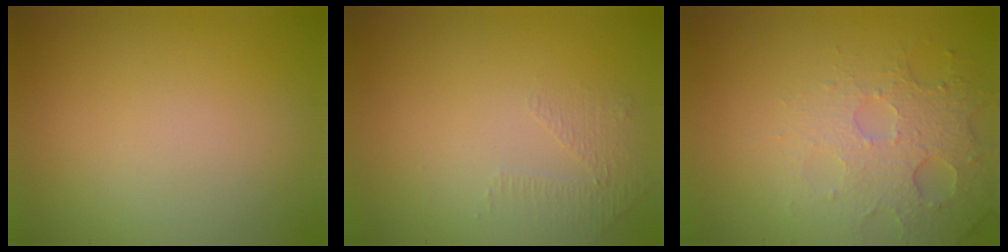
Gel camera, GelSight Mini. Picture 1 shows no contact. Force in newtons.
{"total": 1.1, "press": 0.6, "slide": 1.0}
{"total": 5.0, "press": 3.3, "slide": 3.8}